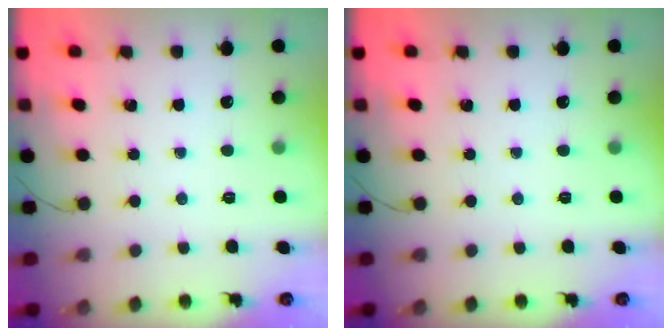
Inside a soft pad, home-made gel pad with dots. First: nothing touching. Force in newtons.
{"total": 0.0}